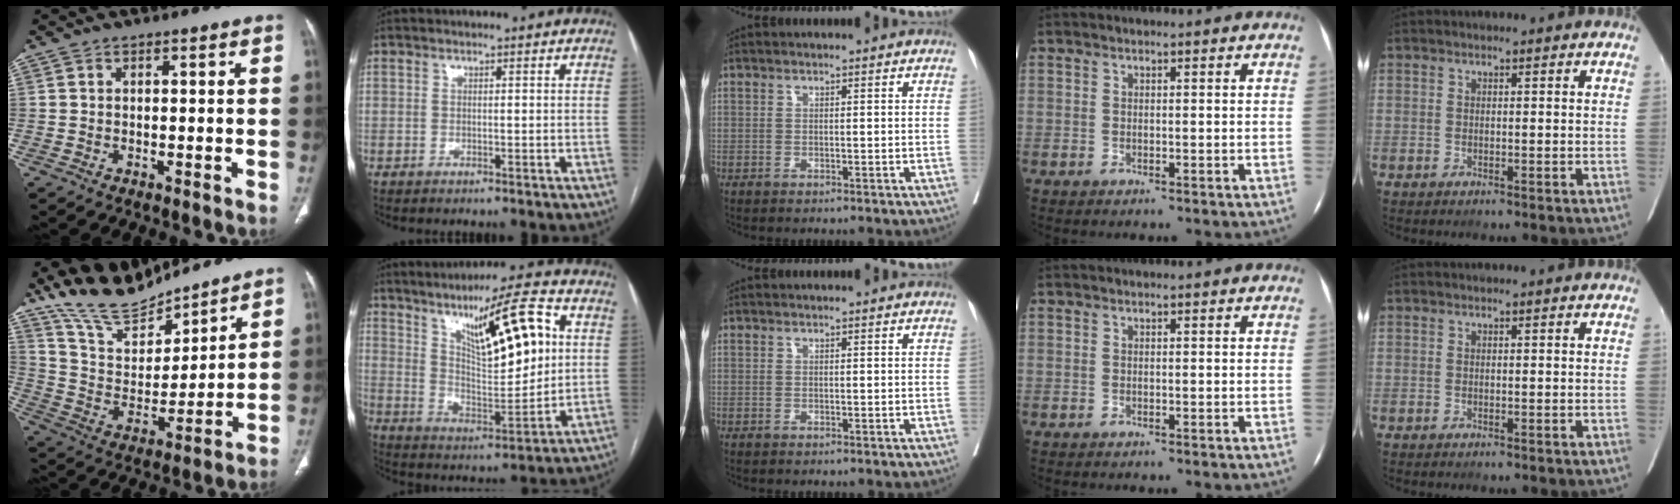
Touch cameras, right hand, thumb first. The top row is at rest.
{"thumb": {"total": 15.4, "force": [13.8, 4.8, 4.7], "torque": [-0.056, -0.082, 0.269]}, "index": {"total": 16.2, "force": [6.0, 3.6, 14.6], "torque": [-0.233, 0.010, 0.109]}}